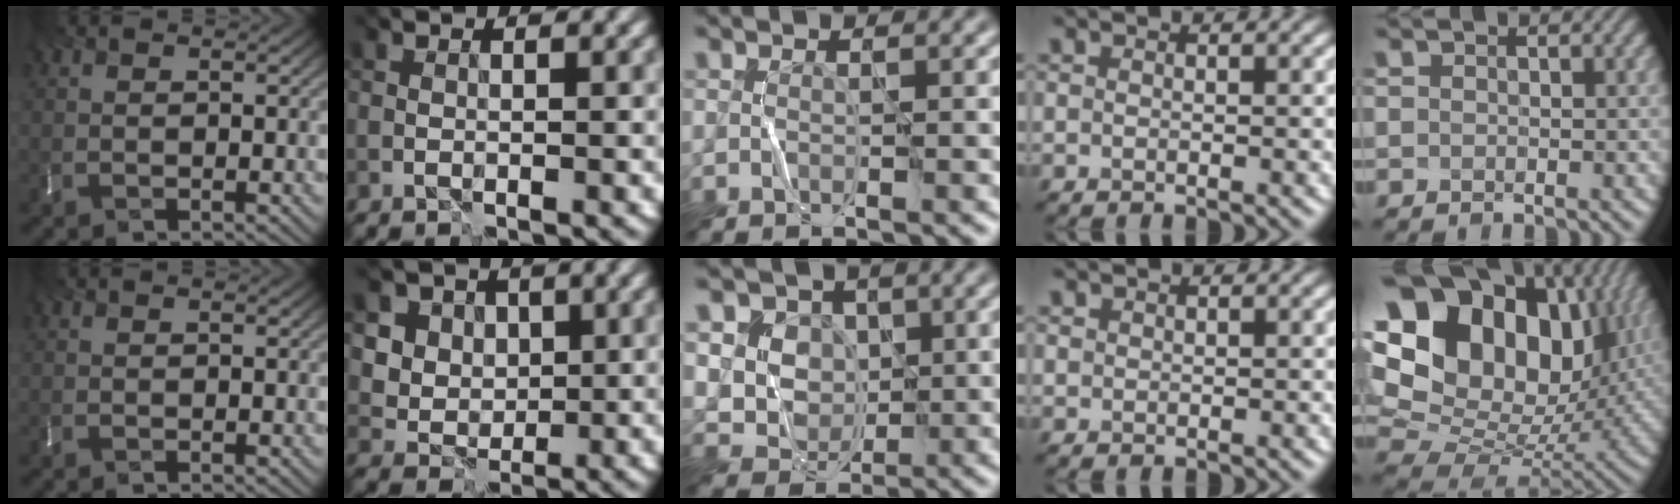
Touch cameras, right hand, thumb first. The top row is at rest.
{"index": {"total": 5.6, "force": [2.7, 4.7, 1.4], "torque": [-0.033, -0.002, 0.046]}, "middle": {"total": 4.9, "force": [2.1, 4.2, 1.2], "torque": [-0.040, 0.015, 0.039]}, "ring": {"total": 1.1, "force": [-0.1, -0.7, -0.9], "torque": [-0.007, -0.004, 0.010]}, "little": {"total": 22.7, "force": [8.7, 16.2, 13.3], "torque": [-0.335, 0.066, 0.169]}}